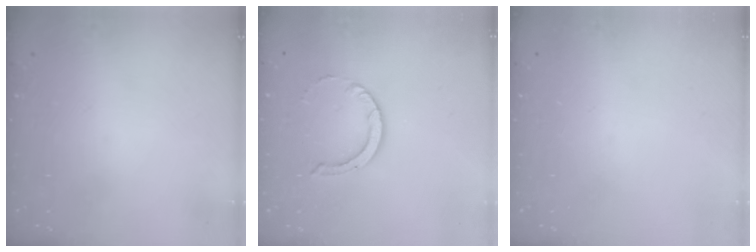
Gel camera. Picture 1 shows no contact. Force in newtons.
{"total": 5.3, "press": 5.3, "slide": 0.1}
{"total": 0.0}